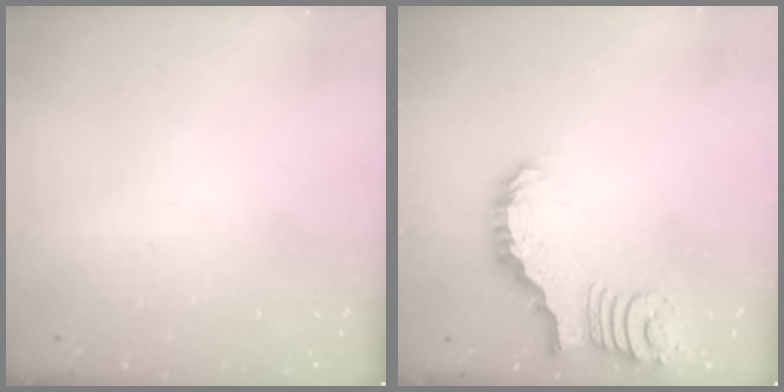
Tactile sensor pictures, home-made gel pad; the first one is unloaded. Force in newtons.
{"total": 2.7, "press": 2.7, "slide": 0.1}